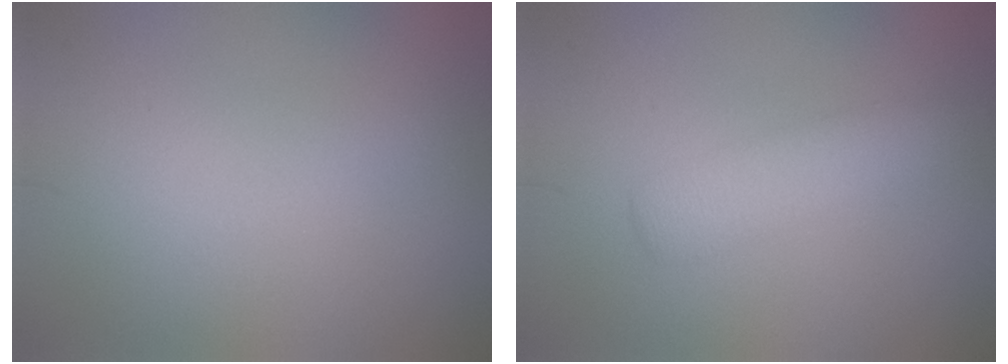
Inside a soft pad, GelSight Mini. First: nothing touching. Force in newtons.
{"total": 2.6, "press": 2.6, "slide": 0.0}